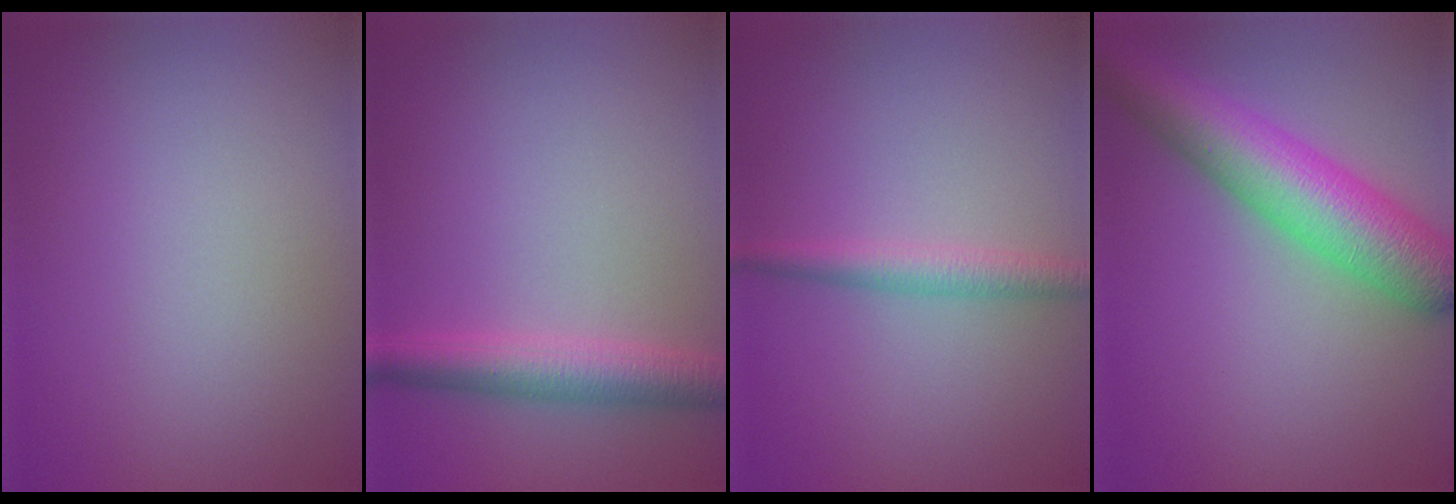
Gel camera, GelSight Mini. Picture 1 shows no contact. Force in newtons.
{"total": 3.9, "press": 3.9, "slide": 0.0}
{"total": 2.3, "press": 2.3, "slide": 0.0}
{"total": 8.6, "press": 8.6, "slide": 0.2}